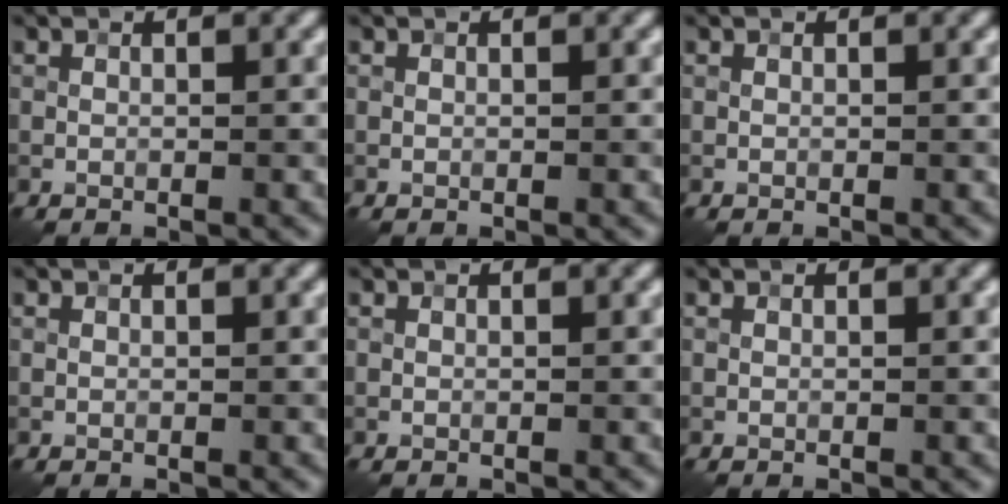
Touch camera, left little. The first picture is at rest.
{"total": 0.0}
{"total": 0.0}
{"total": 0.0}
{"total": 0.0}
{"total": 0.0}